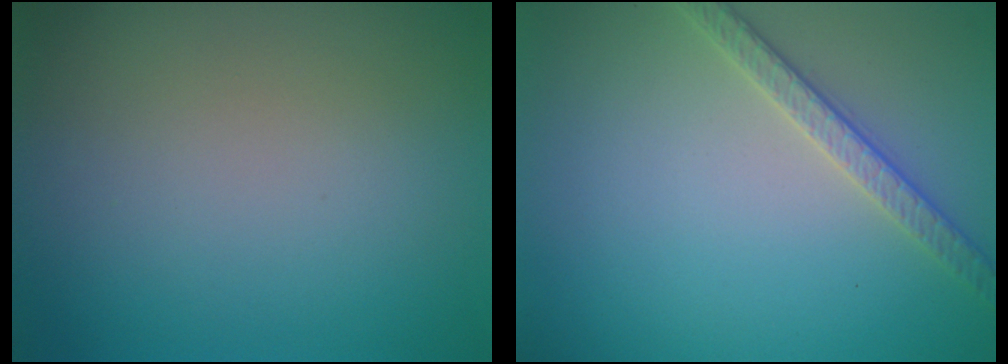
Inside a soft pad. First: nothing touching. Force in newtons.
{"total": 2.7, "press": 2.6, "slide": 0.6}